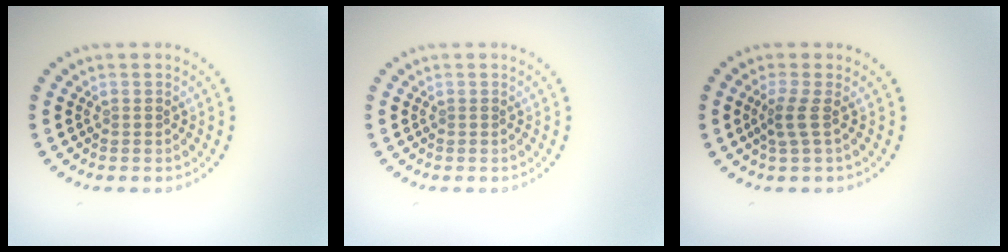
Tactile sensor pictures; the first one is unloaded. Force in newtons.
{"total": 0.0}
{"total": 1.9, "press": 1.2, "slide": 1.4}